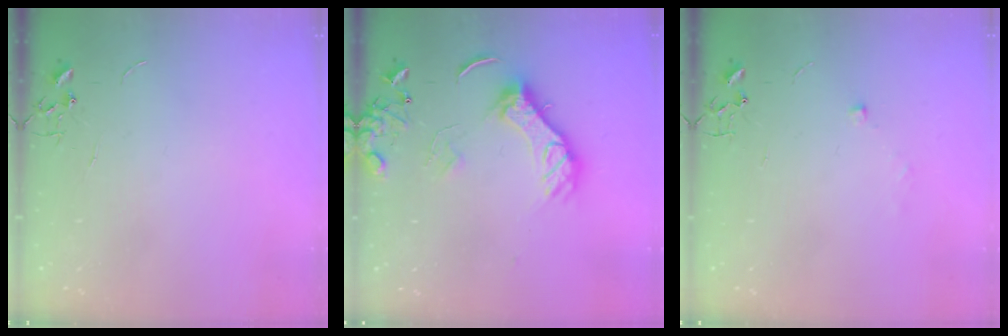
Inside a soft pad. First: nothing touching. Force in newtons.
{"total": 13.9, "press": 13.9, "slide": 0.3}
{"total": 4.3, "press": 4.2, "slide": 1.2}